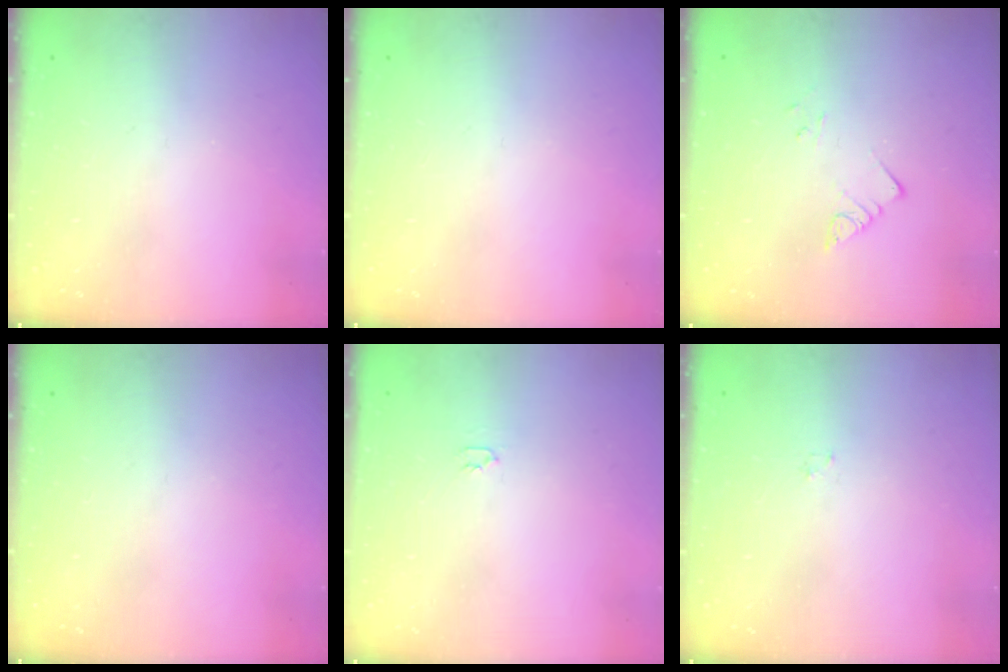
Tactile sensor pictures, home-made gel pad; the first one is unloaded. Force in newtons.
{"total": 0.0}
{"total": 2.9, "press": 2.9, "slide": 0.4}
{"total": 0.0}
{"total": 2.0, "press": 2.0, "slide": 0.3}
{"total": 0.8, "press": 0.8, "slide": 0.2}